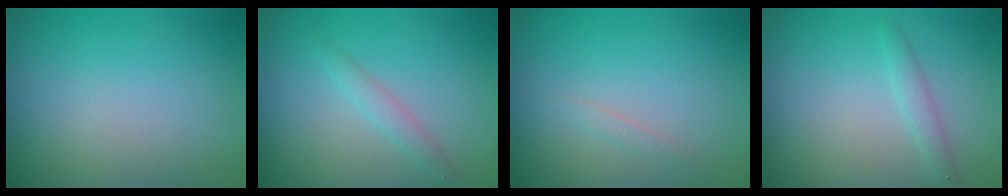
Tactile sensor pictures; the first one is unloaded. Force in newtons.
{"total": 1.4, "press": 1.4, "slide": 0.0}
{"total": 0.6, "press": 0.6, "slide": 0.0}
{"total": 1.2, "press": 1.2, "slide": 0.0}